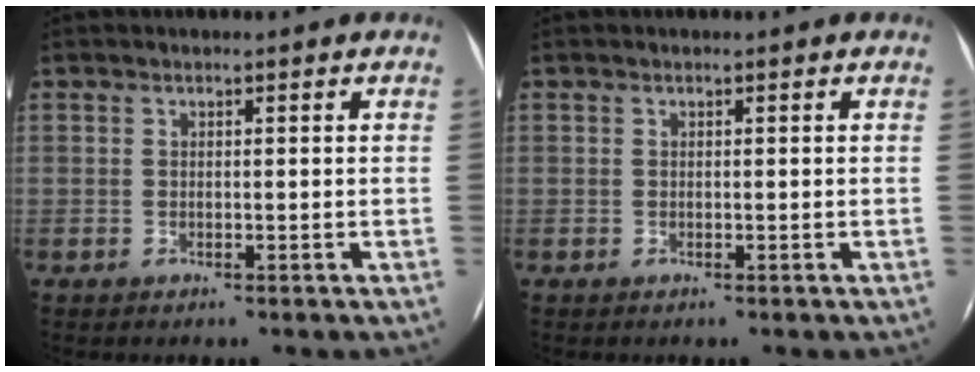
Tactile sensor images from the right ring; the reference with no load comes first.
{"total": 0.0}